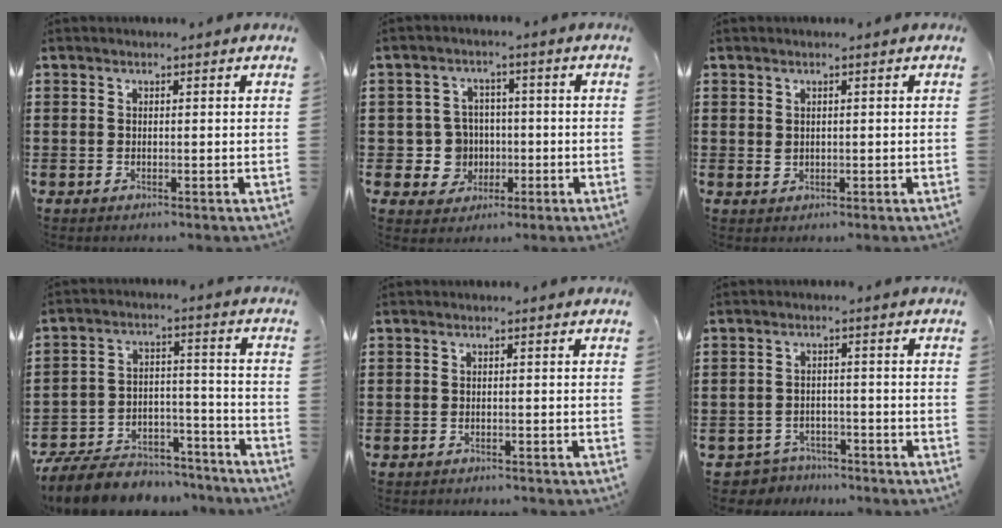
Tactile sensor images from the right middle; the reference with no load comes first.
{"total": 6.3, "force": [-0.9, 6.0, 1.8], "torque": [-0.050, 0.010, -0.016]}
{"total": 1.2, "force": [0.3, 1.1, 0.6], "torque": [-0.014, 0.007, 0.006]}
{"total": 9.2, "force": [-8.5, 2.5, 2.3], "torque": [-0.046, 0.027, -0.167]}
{"total": 0.8, "force": [-0.8, 0.1, 0.0], "torque": [-0.002, 0.002, -0.018]}
{"total": 3.2, "force": [-3.1, 0.9, -0.3], "torque": [-0.013, -0.002, -0.070]}